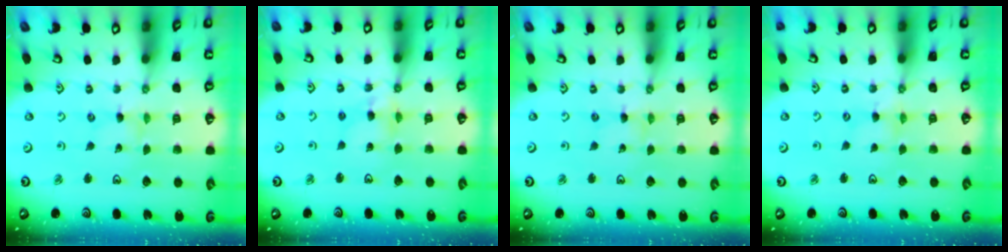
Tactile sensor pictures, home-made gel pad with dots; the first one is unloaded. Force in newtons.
{"total": 4.9, "press": 4.8, "slide": 0.5}
{"total": 1.6, "press": 1.6, "slide": 0.2}
{"total": 1.7, "press": 1.7, "slide": 0.2}